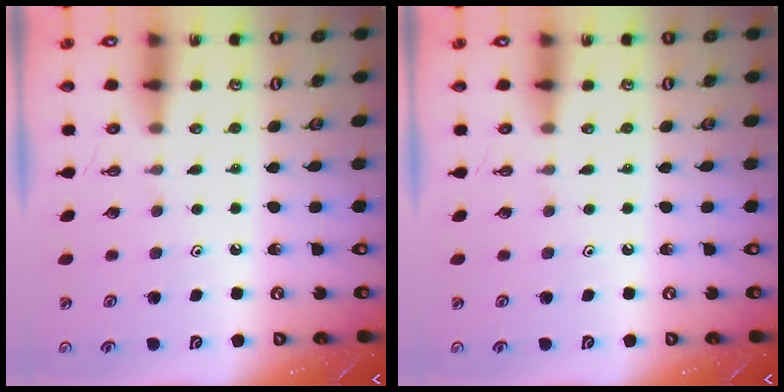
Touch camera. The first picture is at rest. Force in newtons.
{"total": 0.0}